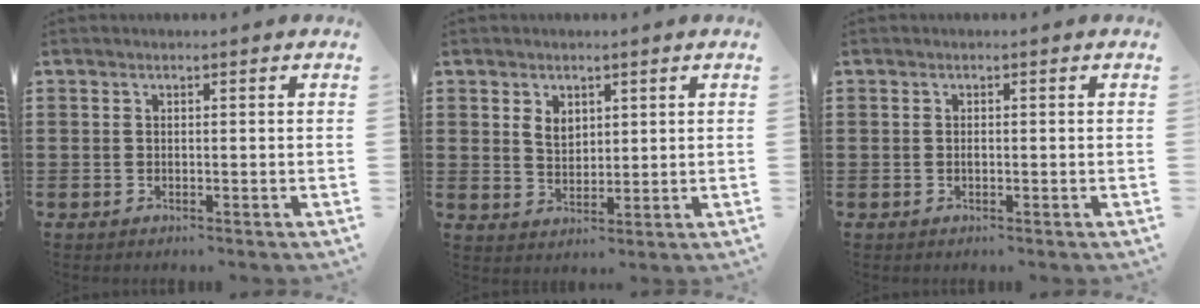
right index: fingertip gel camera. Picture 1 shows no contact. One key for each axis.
{"total": 3.1, "fx": 1.6, "fy": 2.2, "fz": 1.5, "tx": -0.036, "ty": 0.008, "tz": 0.030}
{"total": 0.6, "fx": -0.1, "fy": 0.3, "fz": 0.5, "tx": -0.011, "ty": -0.002, "tz": -0.001}